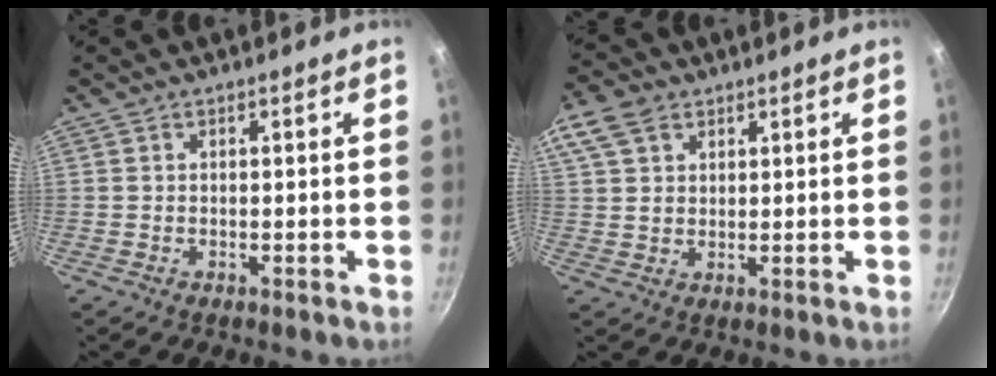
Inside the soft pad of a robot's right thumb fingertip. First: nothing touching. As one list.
[{"total": 7.5, "force": [3.8, 5.1, 4.0], "torque": [-0.069, 0.002, 0.068]}]